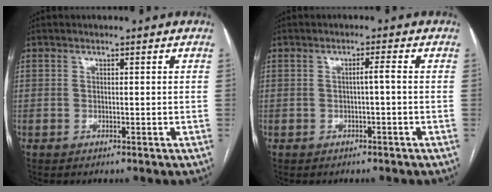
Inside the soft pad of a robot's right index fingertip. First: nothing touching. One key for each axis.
{"total": 1.4, "fx": -0.2, "fy": -0.1, "fz": 1.4, "tx": -0.021, "ty": 0.003, "tz": -0.003}